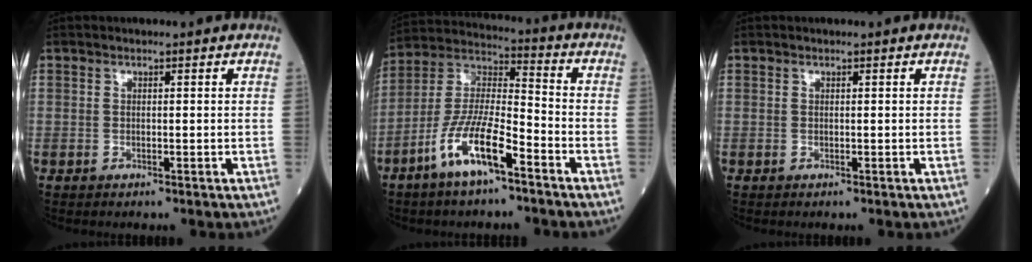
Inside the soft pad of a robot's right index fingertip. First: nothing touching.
{"total": 12.3, "force": [-6.8, 2.6, 9.9], "torque": [-0.206, -0.004, -0.133]}
{"total": 0.0}